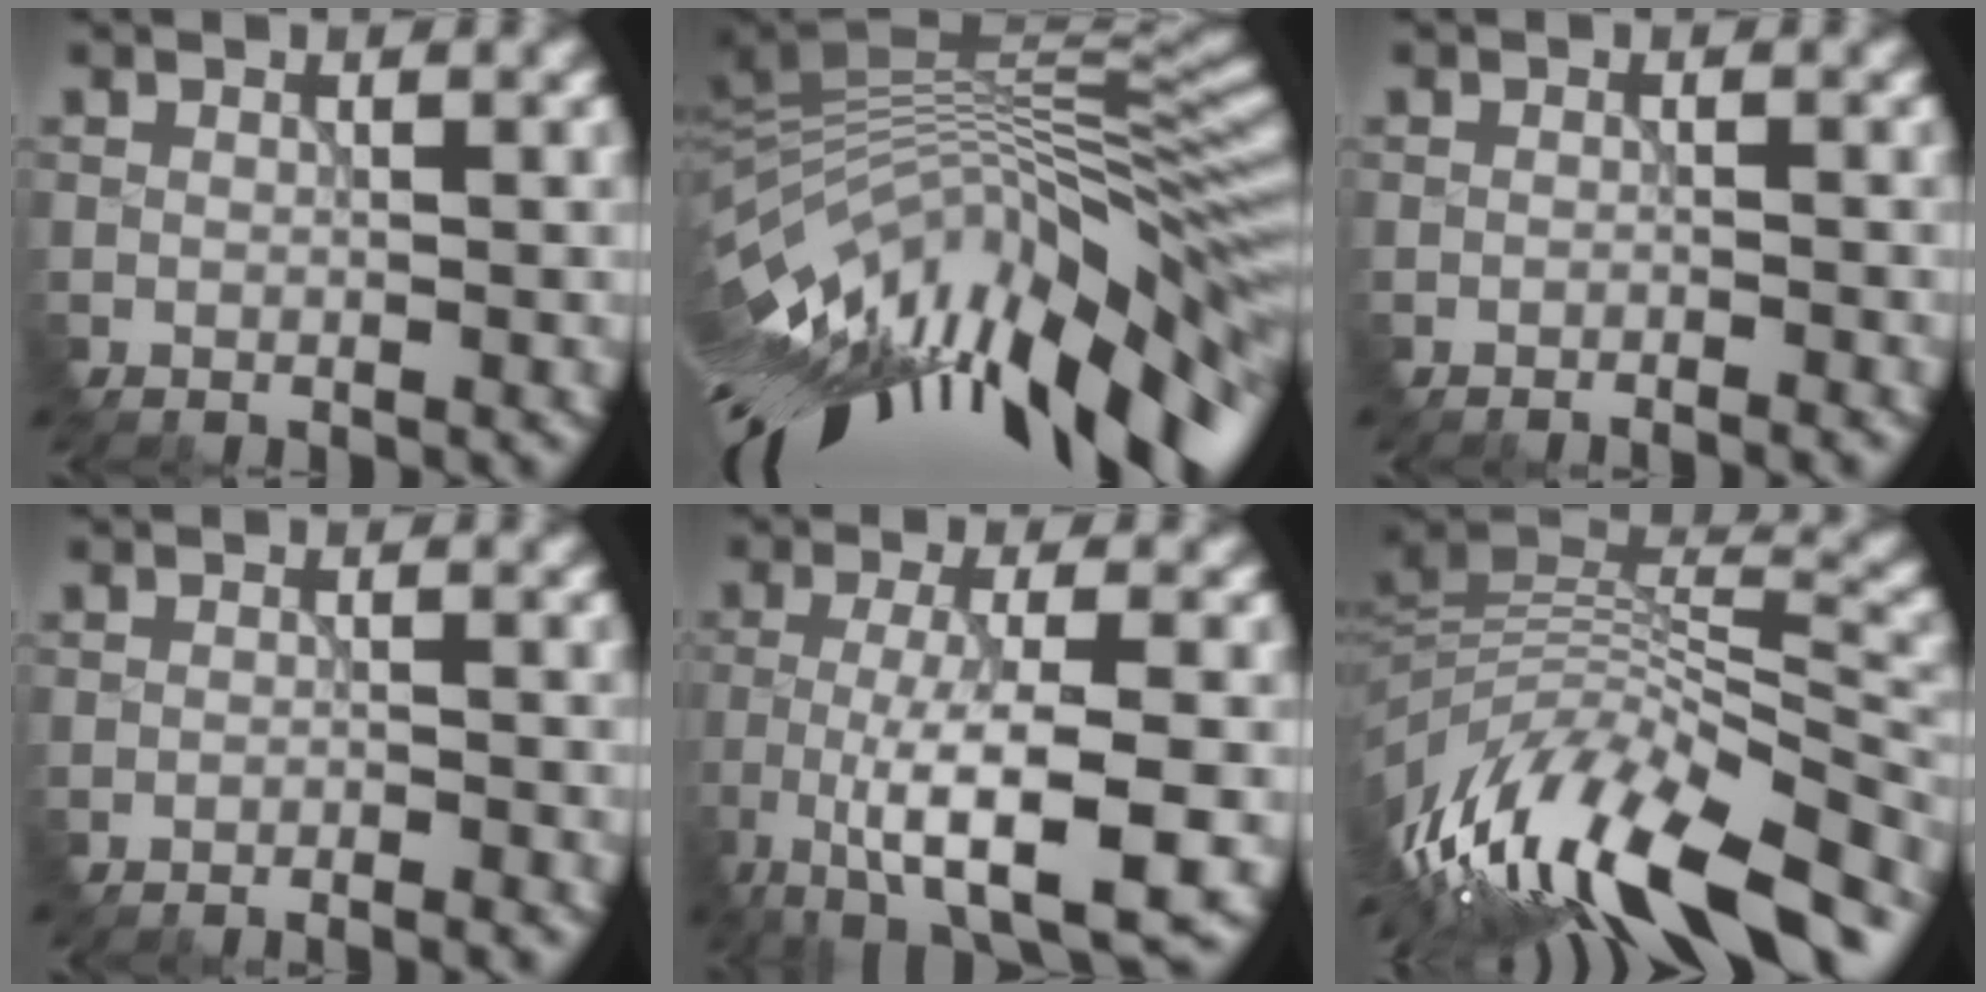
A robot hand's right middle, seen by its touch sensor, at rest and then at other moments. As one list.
[{"total": 15.0, "force": [-4.3, 4.8, 13.5], "torque": [-0.220, 0.003, -0.077]}, {"total": 2.0, "force": [-2.0, -0.1, 0.1], "torque": [-0.012, -0.002, -0.030]}, {"total": 2.9, "force": [-2.9, 0.1, 0.1], "torque": [-0.011, -0.001, -0.040]}, {"total": 8.4, "force": [-3.6, 1.9, 7.3], "torque": [-0.147, -0.010, -0.064]}, {"total": 13.0, "force": [-6.4, 4.7, 10.3], "torque": [-0.223, 0.015, -0.109]}]